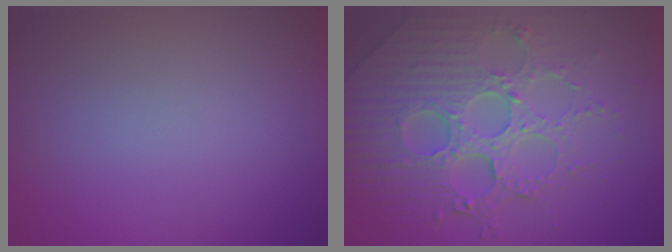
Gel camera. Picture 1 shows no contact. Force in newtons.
{"total": 8.1, "press": 5.9, "slide": 5.5}